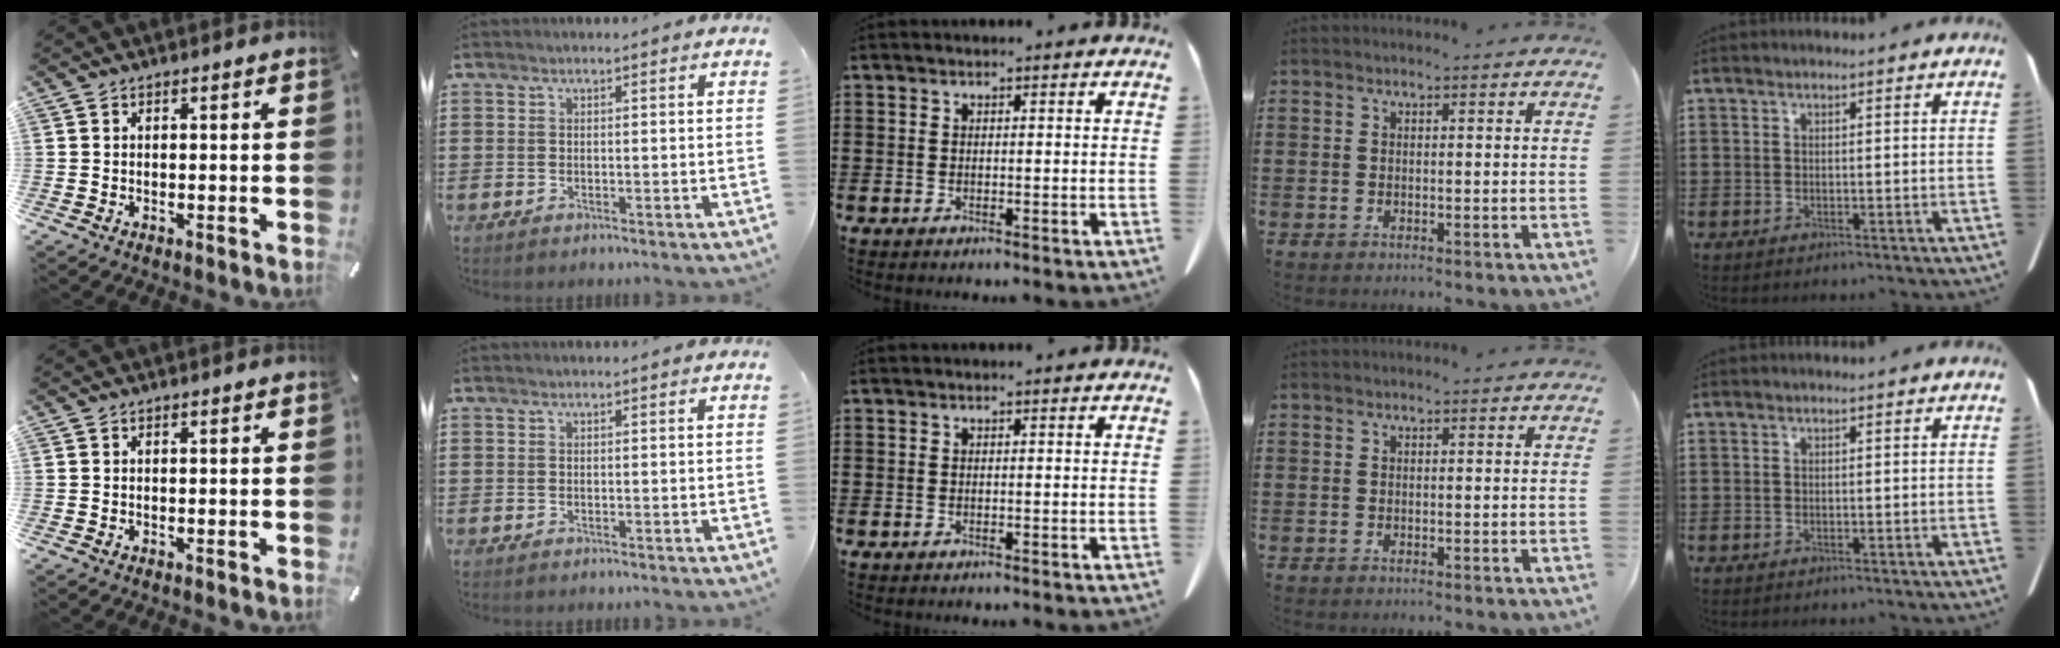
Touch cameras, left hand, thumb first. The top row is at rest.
{}